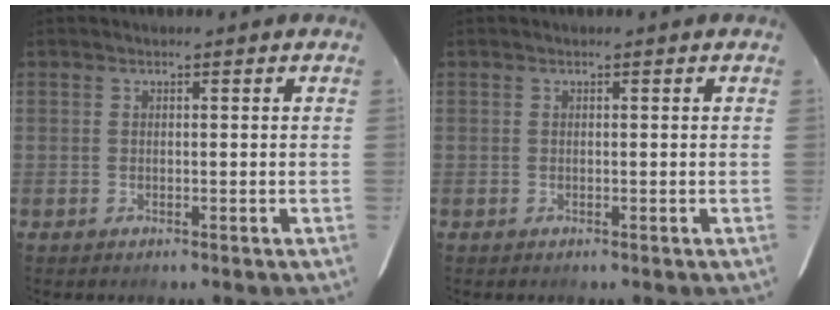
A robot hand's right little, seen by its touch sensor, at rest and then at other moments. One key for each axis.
{"total": 0.0}